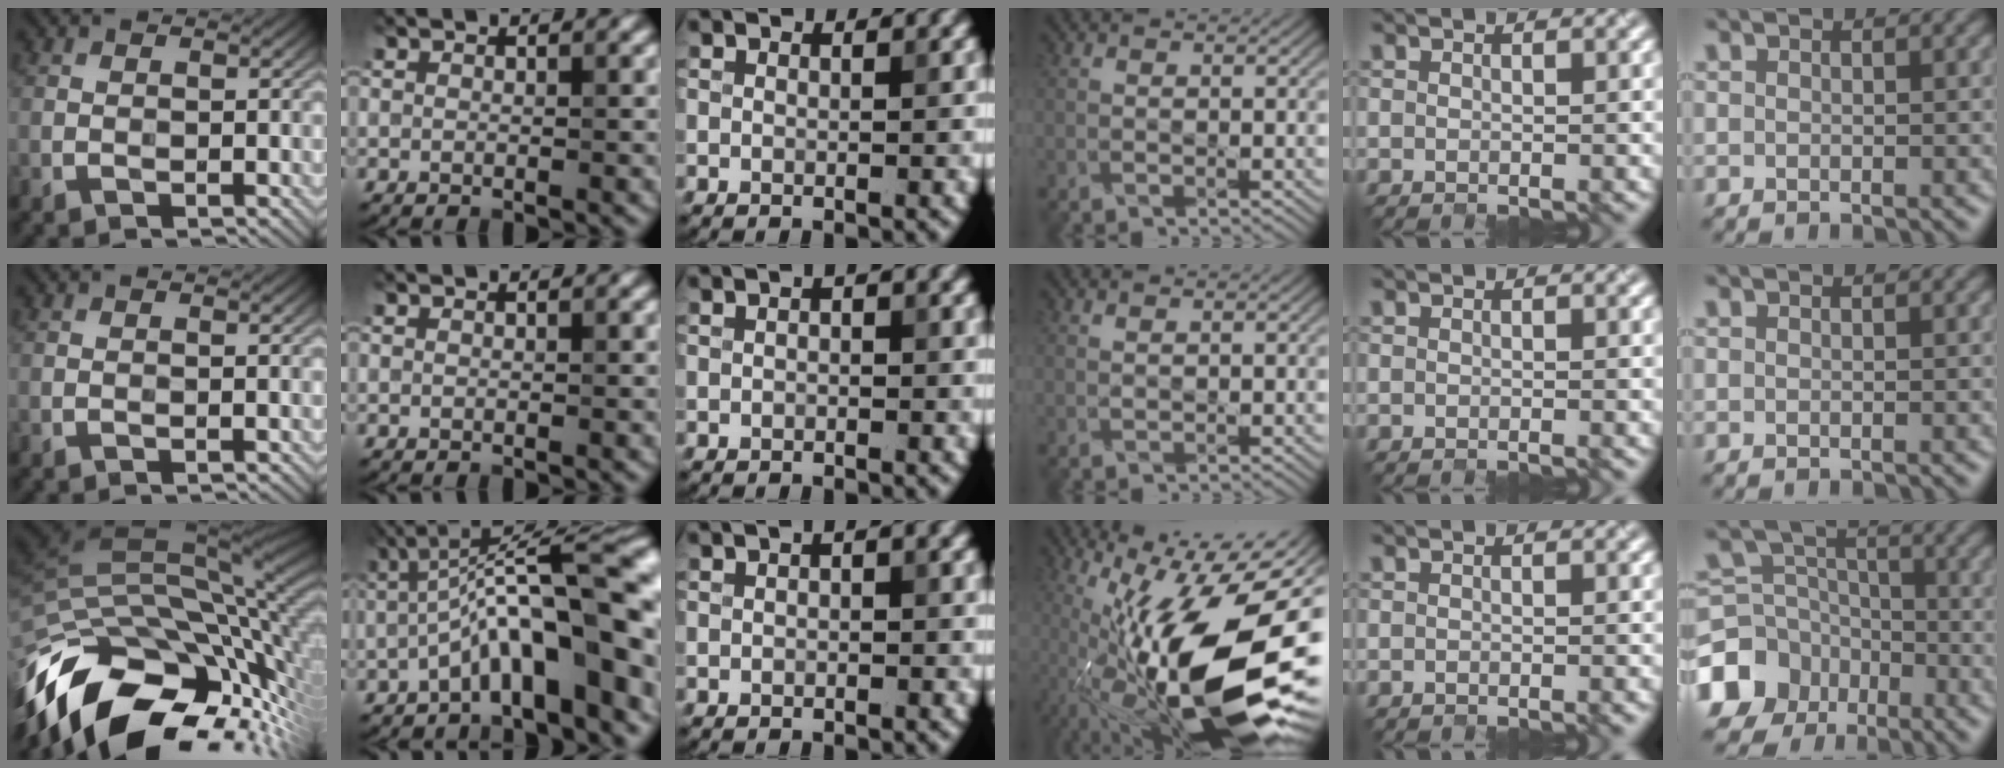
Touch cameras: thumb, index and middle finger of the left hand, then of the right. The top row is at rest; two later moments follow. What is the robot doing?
{"motion": "close", "object": "stapler"}